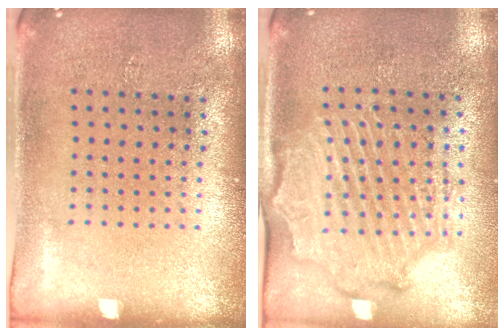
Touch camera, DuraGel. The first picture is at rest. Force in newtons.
{"total": 2.1, "press": 2.1, "slide": 0.5}